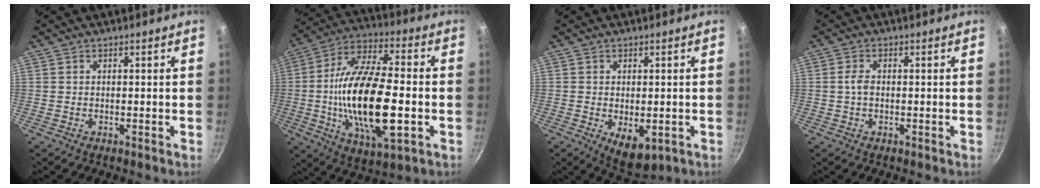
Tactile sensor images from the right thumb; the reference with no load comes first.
{"total": 23.4, "force": [-3.2, 9.5, 21.1], "torque": [-0.391, 0.014, -0.063]}
{"total": 6.6, "force": [-1.5, 3.7, 5.2], "torque": [-0.065, -0.010, -0.010]}
{"total": 2.2, "force": [-0.2, 1.4, 1.7], "torque": [-0.036, 0.008, -0.006]}